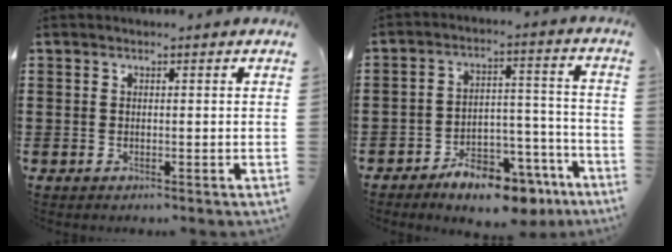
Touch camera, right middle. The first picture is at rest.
{"total": 8.4, "force": [-7.3, 2.8, 3.3], "torque": [-0.045, 0.032, -0.134]}